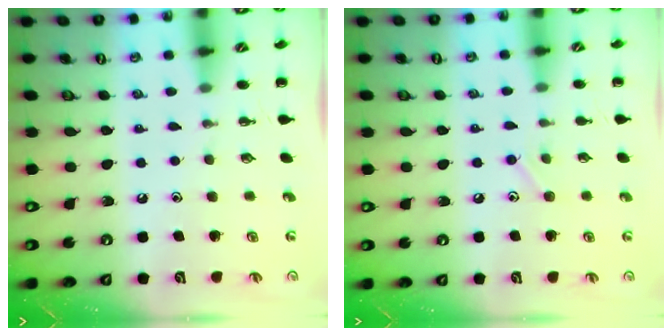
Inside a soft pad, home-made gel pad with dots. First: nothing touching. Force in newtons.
{"total": 6.6, "press": 6.3, "slide": 1.9}